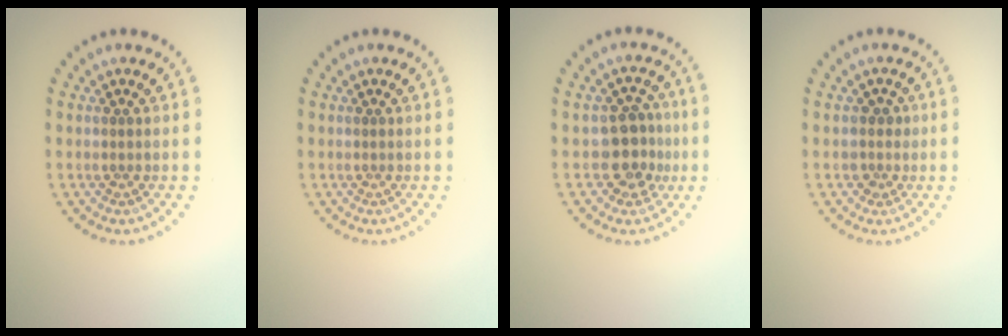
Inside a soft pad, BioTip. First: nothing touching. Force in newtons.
{"total": 0.0}
{"total": 3.5, "press": 3.2, "slide": 1.5}
{"total": 1.4, "press": 1.2, "slide": 0.8}